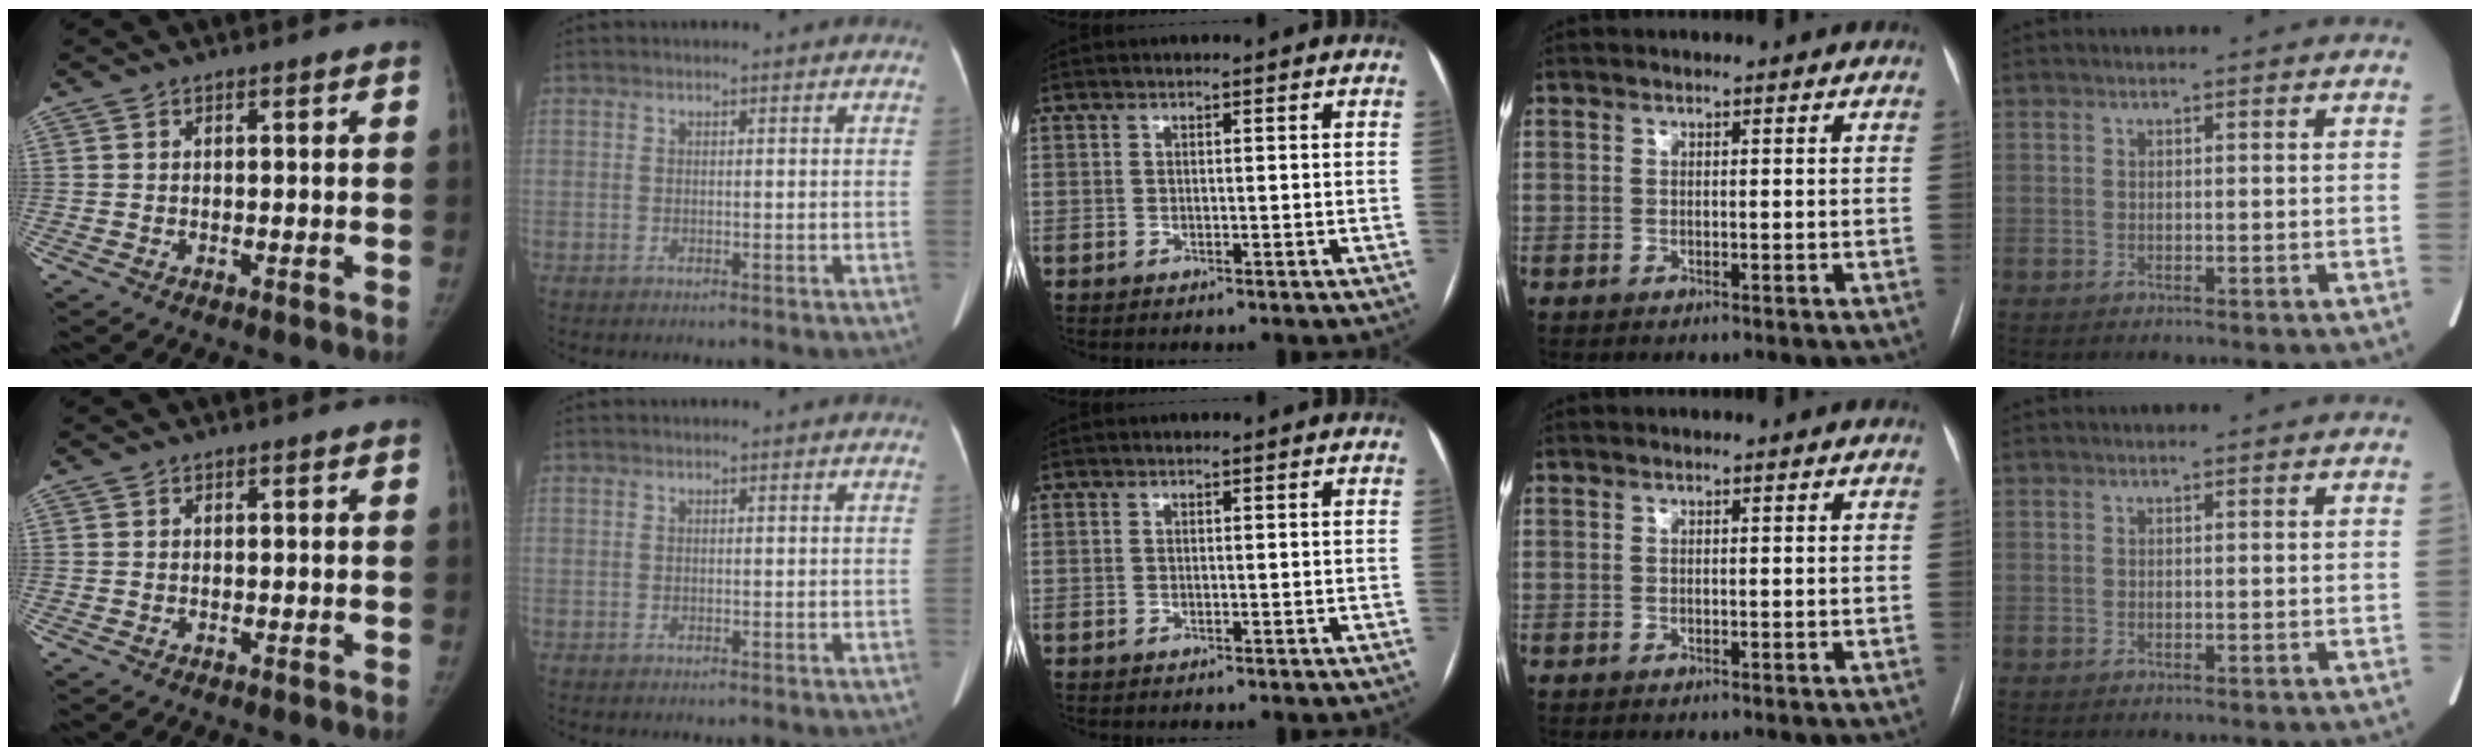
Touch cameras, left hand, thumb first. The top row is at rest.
{}